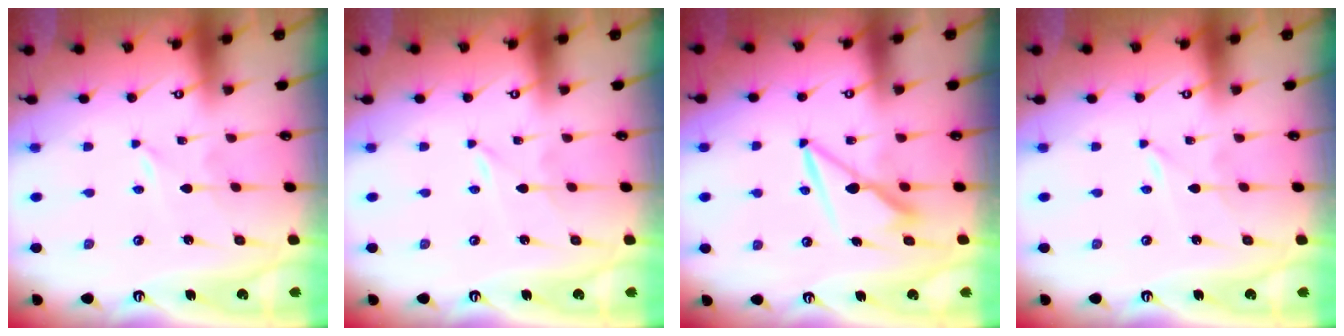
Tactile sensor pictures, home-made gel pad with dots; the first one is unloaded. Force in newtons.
{"total": 0.0}
{"total": 7.6, "press": 7.5, "slide": 0.8}
{"total": 0.0}